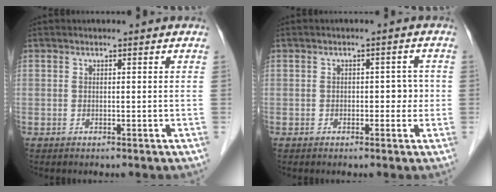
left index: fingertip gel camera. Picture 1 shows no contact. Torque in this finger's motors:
{"motor_torque": [-0.07, 0.01, 0.03, -0.01]}